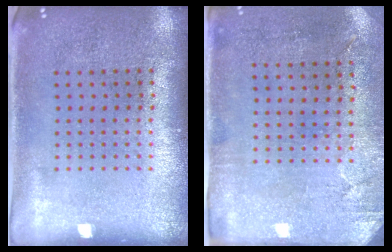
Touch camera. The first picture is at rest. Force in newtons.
{"total": 2.8, "press": 2.3, "slide": 1.7}